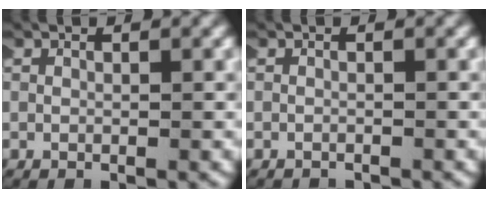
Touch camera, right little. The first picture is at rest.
{"total": 0.7, "force": [-0.7, -0.1, -0.3], "torque": [-0.003, -0.005, -0.007]}